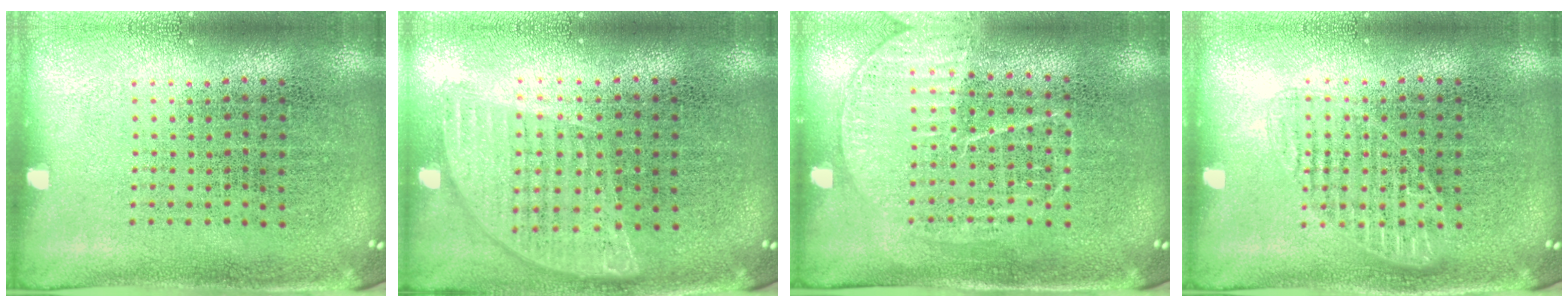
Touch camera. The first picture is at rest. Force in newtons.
{"total": 0.9, "press": 0.9, "slide": 0.2}
{"total": 1.3, "press": 1.3, "slide": 0.2}
{"total": 1.6, "press": 1.6, "slide": 0.3}